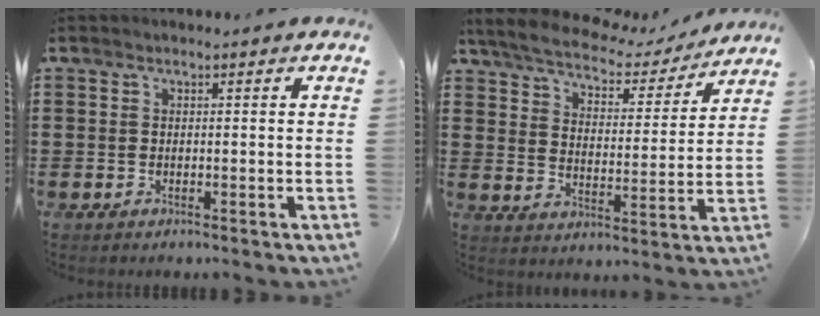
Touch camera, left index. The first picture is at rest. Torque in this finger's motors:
{"motor_torque": [2.14, 0.00, 0.53, 0.09]}